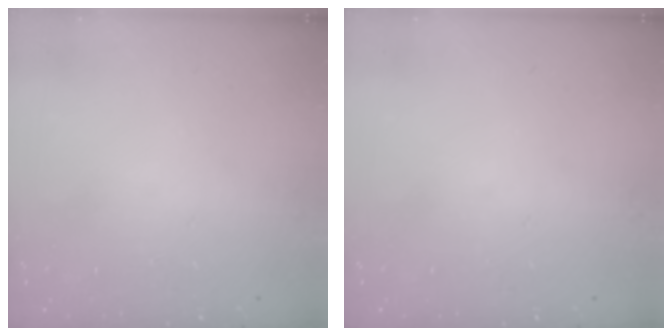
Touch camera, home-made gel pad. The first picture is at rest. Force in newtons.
{"total": 0.0}